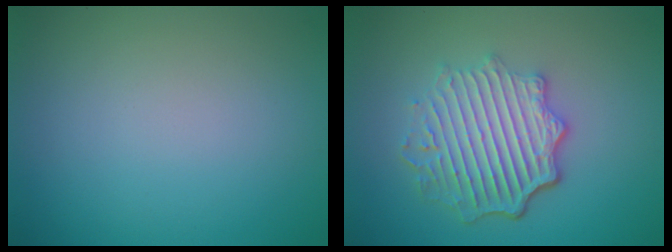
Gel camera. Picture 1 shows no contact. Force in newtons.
{"total": 6.1, "press": 4.5, "slide": 4.1}